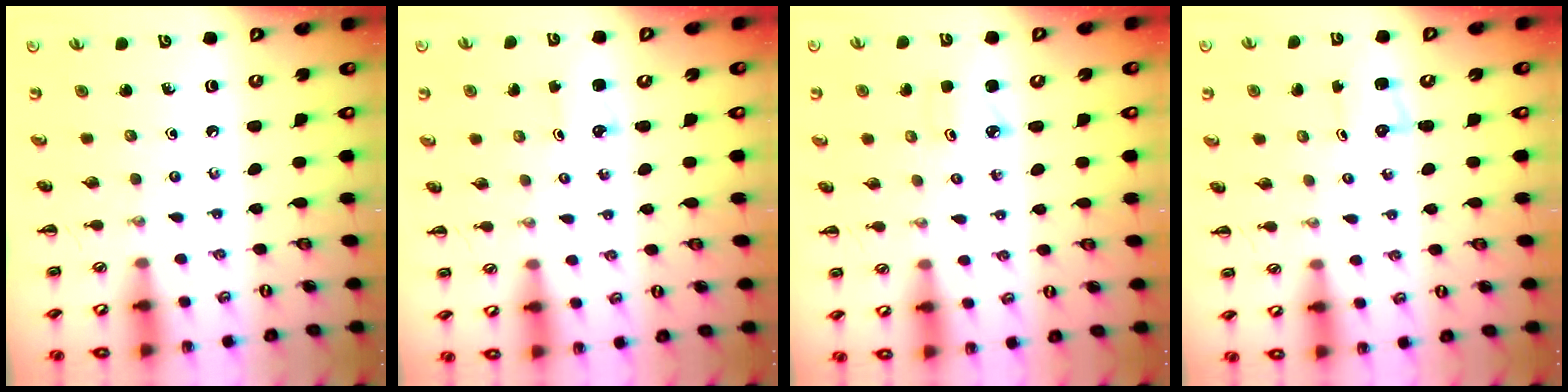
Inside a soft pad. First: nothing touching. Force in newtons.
{"total": 1.4, "press": 1.3, "slide": 0.2}
{"total": 2.5, "press": 2.5, "slide": 0.4}
{"total": 2.0, "press": 1.9, "slide": 0.7}